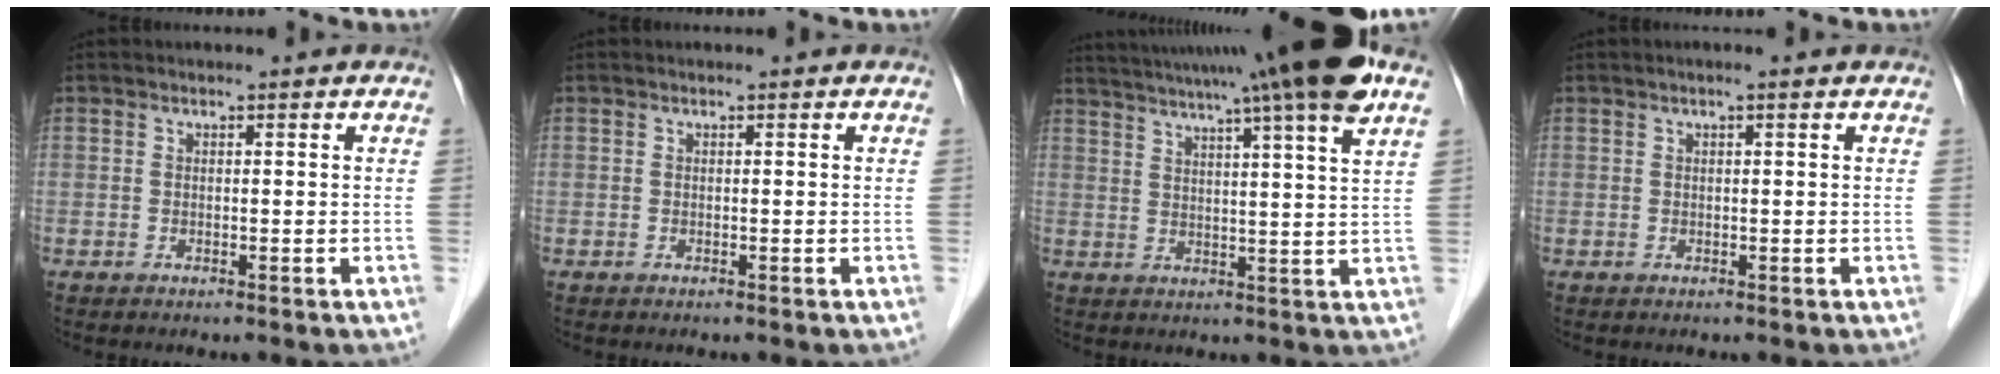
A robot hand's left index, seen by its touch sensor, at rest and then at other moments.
{"total": 0.0}
{"total": 18.7, "force": [14.8, -1.3, 11.4], "torque": [-0.188, 0.010, 0.196]}
{"total": 0.9, "force": [0.5, -0.1, 0.7], "torque": [-0.015, 0.003, 0.007]}